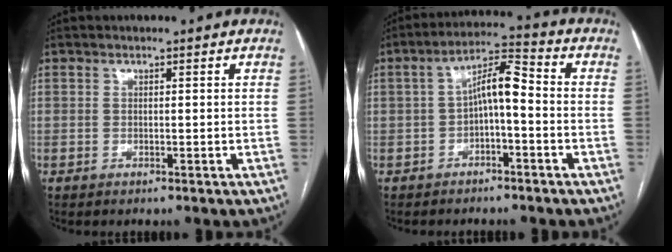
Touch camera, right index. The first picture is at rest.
{"total": 6.9, "force": [-0.9, 2.1, 6.5], "torque": [-0.121, 0.031, -0.017]}